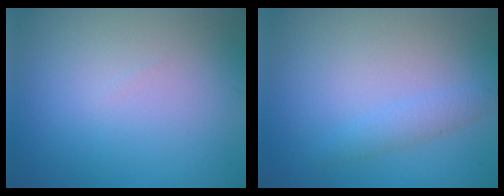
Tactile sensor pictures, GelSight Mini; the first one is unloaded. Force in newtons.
{"total": 1.5, "press": 1.5, "slide": 0.1}